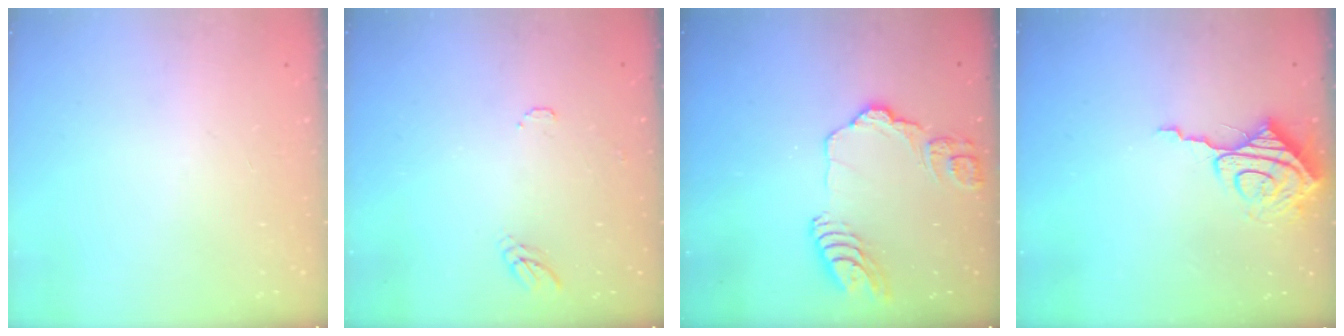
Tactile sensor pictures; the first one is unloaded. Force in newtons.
{"total": 6.9, "press": 6.9, "slide": 0.5}
{"total": 14.7, "press": 14.6, "slide": 1.4}
{"total": 11.0, "press": 11.0, "slide": 1.2}